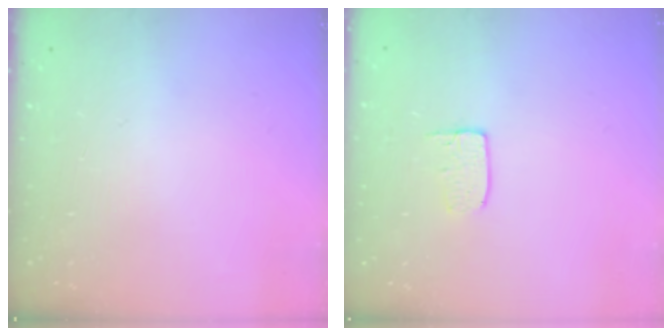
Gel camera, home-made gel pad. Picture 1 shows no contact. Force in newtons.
{"total": 4.3, "press": 4.3, "slide": 0.3}